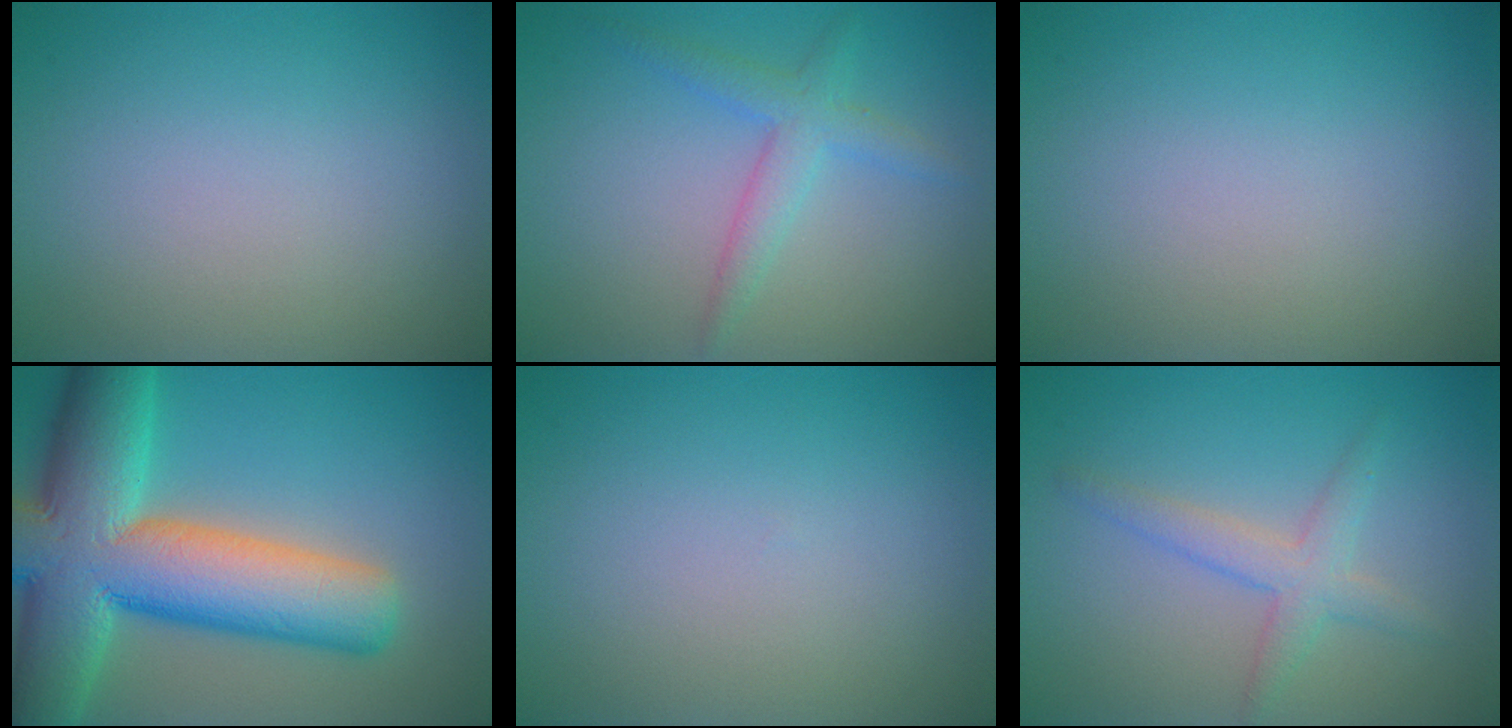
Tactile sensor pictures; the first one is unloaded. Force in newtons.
{"total": 2.6, "press": 2.6, "slide": 0.1}
{"total": 0.0}
{"total": 15.0, "press": 14.9, "slide": 1.1}
{"total": 0.0}
{"total": 2.6, "press": 2.6, "slide": 0.2}